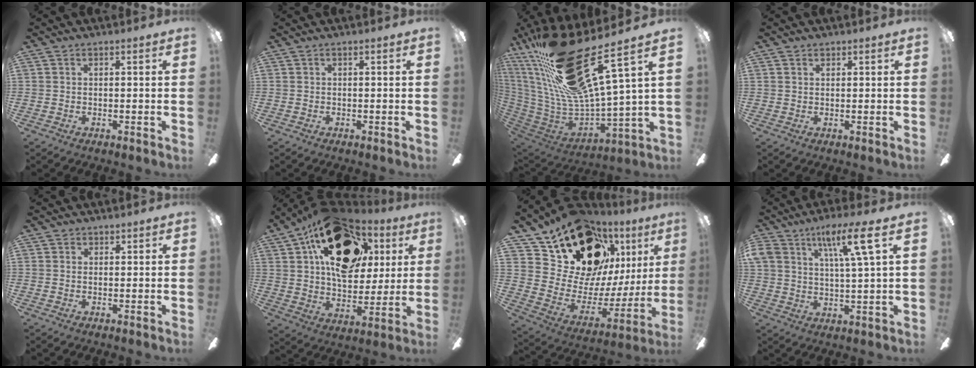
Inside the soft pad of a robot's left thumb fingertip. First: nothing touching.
{"total": 0.0}
{"total": 31.0, "force": [18.4, 8.8, 23.3], "torque": [-0.418, -0.126, 0.326]}
{"total": 1.1, "force": [0.8, 0.7, 0.3], "torque": [-0.007, 0.000, 0.015]}
{"total": 1.0, "force": [0.6, 0.8, 0.1], "torque": [0.007, -0.001, 0.010]}
{"total": 24.5, "force": [10.9, 15.2, 15.9], "torque": [-0.243, -0.031, 0.191]}
{"total": 20.5, "force": [14.4, 11.2, 9.2], "torque": [-0.146, -0.102, 0.270]}
{"total": 10.7, "force": [6.0, 2.6, 8.5], "torque": [-0.150, -0.019, 0.102]}